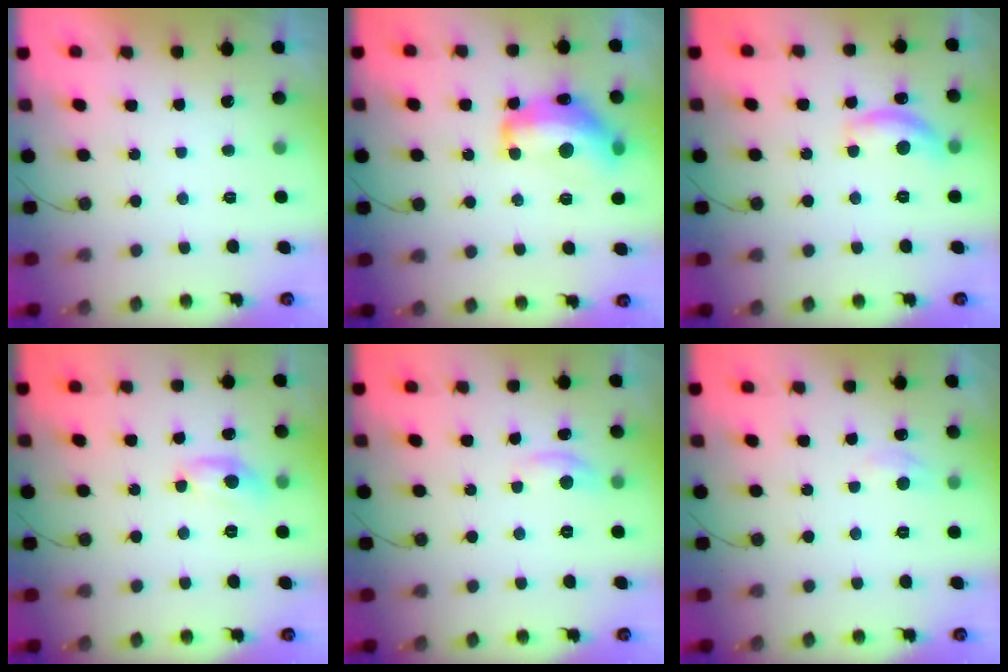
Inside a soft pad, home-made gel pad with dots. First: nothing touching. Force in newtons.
{"total": 15.7, "press": 15.6, "slide": 0.8}
{"total": 12.1, "press": 12.0, "slide": 0.7}
{"total": 7.5, "press": 7.4, "slide": 0.4}
{"total": 4.6, "press": 4.5, "slide": 0.4}
{"total": 4.7, "press": 4.7, "slide": 0.6}